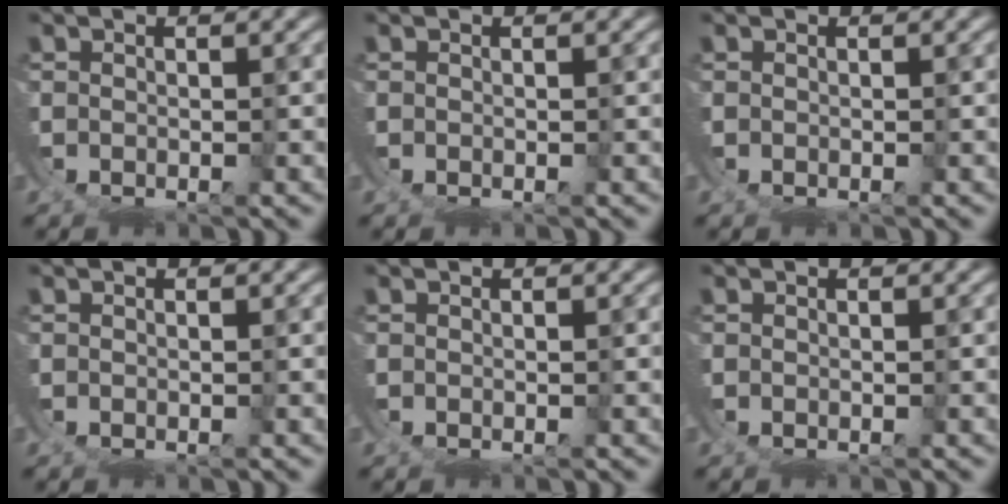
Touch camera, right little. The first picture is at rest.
{"total": 0.0}
{"total": 0.0}
{"total": 0.0}
{"total": 0.0}
{"total": 0.0}